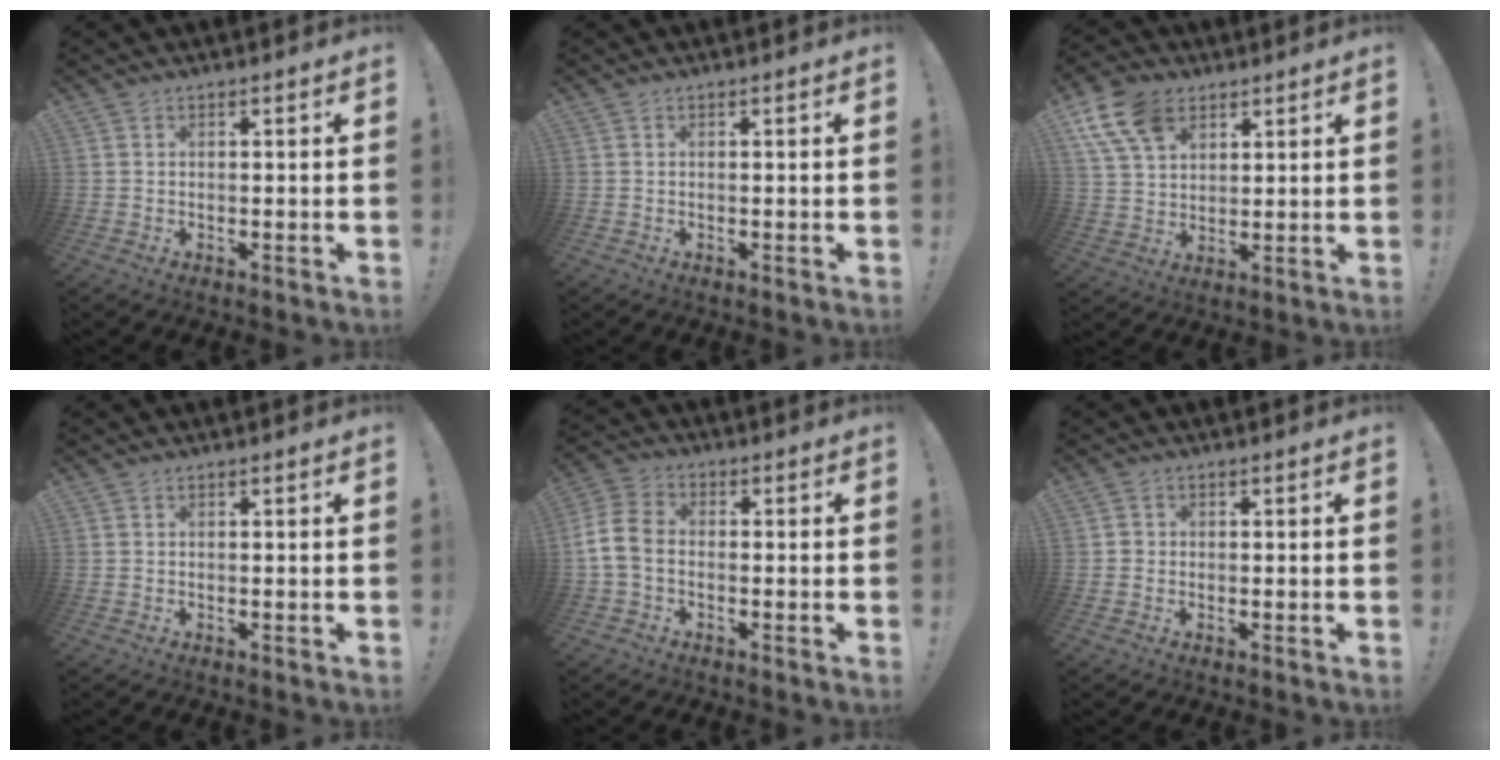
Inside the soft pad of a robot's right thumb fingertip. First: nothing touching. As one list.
[{"total": 0.0}, {"total": 12.5, "force": [6.6, 8.1, 6.9], "torque": [-0.133, -0.016, 0.129]}, {"total": 0.0}, {"total": 8.5, "force": [-1.6, 5.9, 5.9], "torque": [-0.126, 0.018, -0.024]}, {"total": 1.1, "force": [-0.2, 1.0, 0.5], "torque": [-0.007, 0.004, -0.005]}]